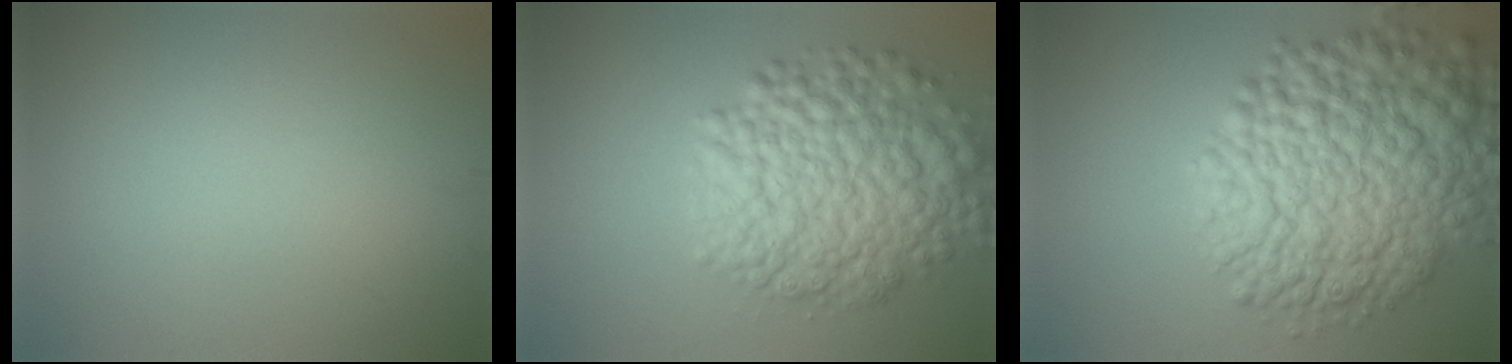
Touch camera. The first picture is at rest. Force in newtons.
{"total": 9.1, "press": 9.1, "slide": 0.4}
{"total": 12.2, "press": 12.2, "slide": 0.4}